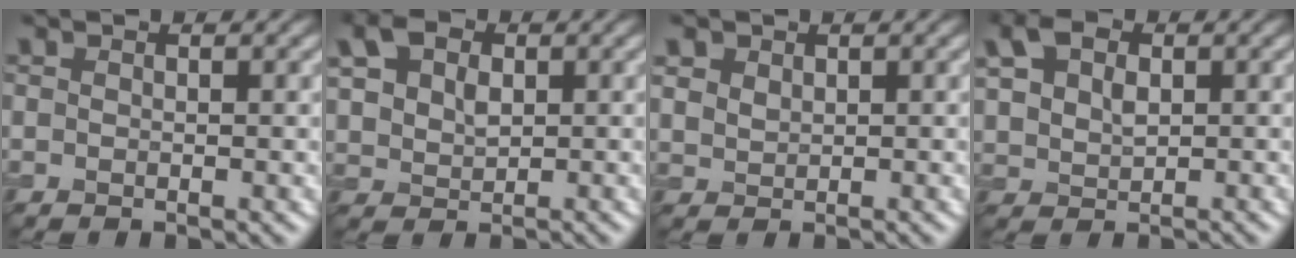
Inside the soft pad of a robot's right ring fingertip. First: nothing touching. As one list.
[{"total": 5.0, "force": [1.9, 3.4, 3.2], "torque": [-0.065, 0.012, 0.029]}, {"total": 1.8, "force": [1.0, 1.3, 0.7], "torque": [-0.014, 0.000, 0.022]}, {"total": 4.5, "force": [1.7, 3.0, 2.9], "torque": [-0.056, 0.006, 0.029]}]